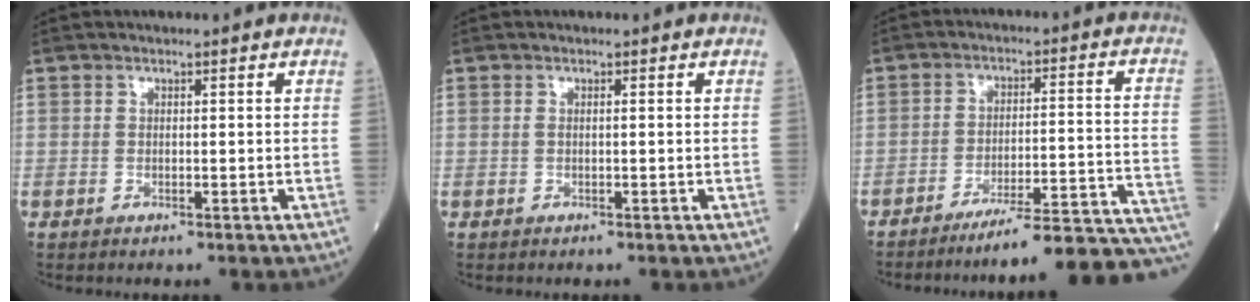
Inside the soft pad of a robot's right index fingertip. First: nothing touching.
{"total": 0.6, "force": [0.1, 0.0, 0.5], "torque": [-0.016, 0.001, 0.002]}
{"total": 20.0, "force": [-18.2, -0.8, 8.1], "torque": [-0.040, 0.014, -0.243]}